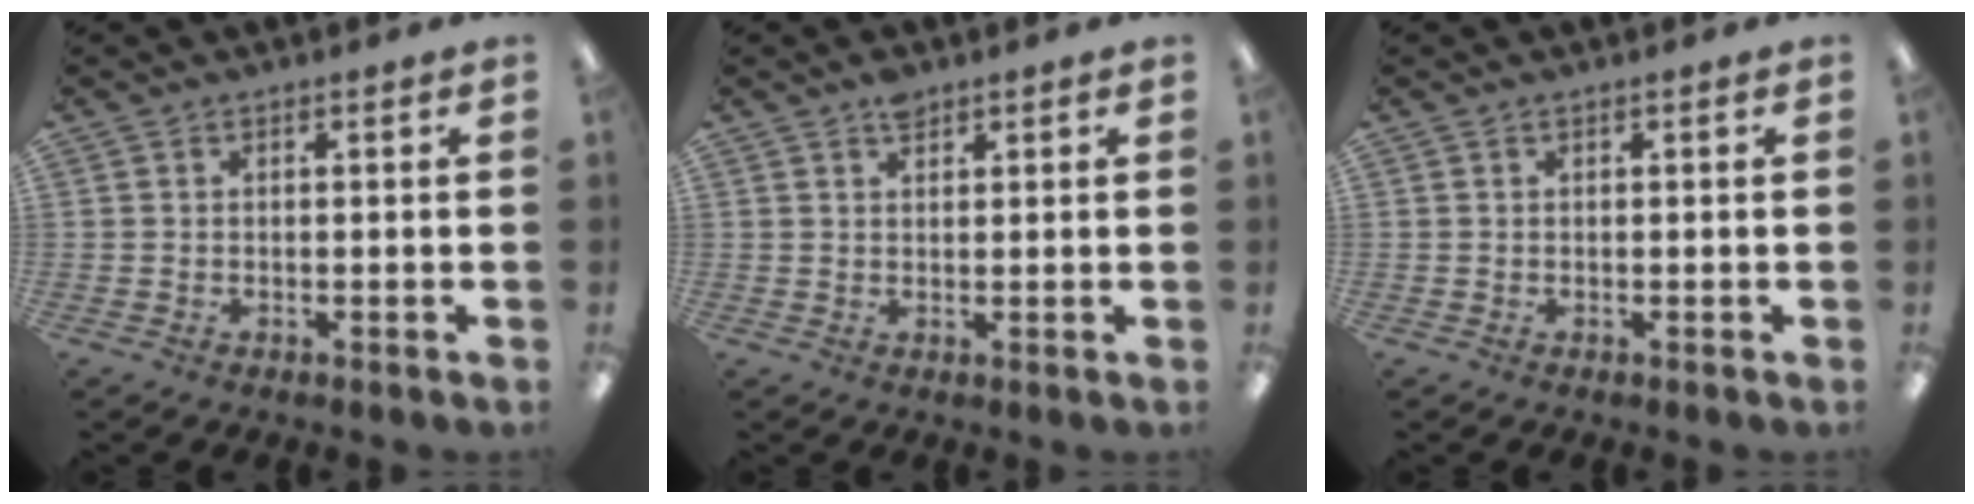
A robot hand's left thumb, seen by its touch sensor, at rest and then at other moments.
{"total": 2.6, "force": [2.0, 1.2, 1.3], "torque": [-0.021, -0.003, 0.034]}
{"total": 0.0}